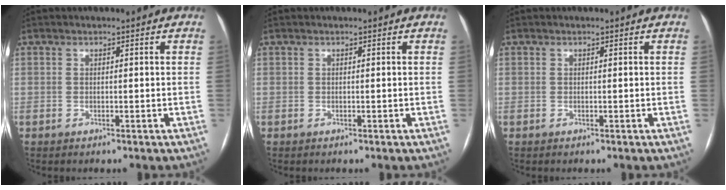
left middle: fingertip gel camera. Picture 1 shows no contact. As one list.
[{"total": 0.0}, {"total": 0.0}]